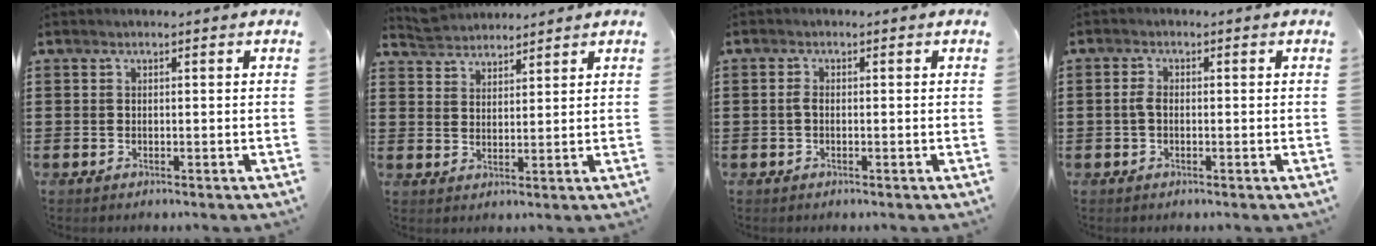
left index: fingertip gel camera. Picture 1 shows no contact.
{"total": 3.4, "force": [3.3, 0.7, -0.3], "torque": [-0.009, -0.008, 0.064]}
{"total": 1.2, "force": [-0.3, 0.5, 1.1], "torque": [-0.030, -0.004, -0.007]}
{"total": 2.1, "force": [-0.2, 1.0, 1.8], "torque": [-0.044, -0.002, -0.006]}